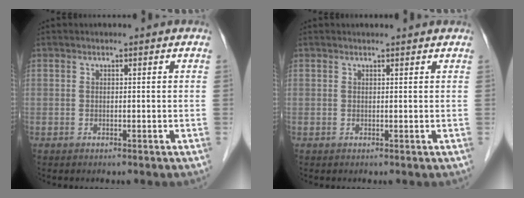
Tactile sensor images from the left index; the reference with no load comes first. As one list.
[{"total": 2.4, "force": [2.3, 0.0, 0.5], "torque": [-0.009, 0.008, 0.025]}]